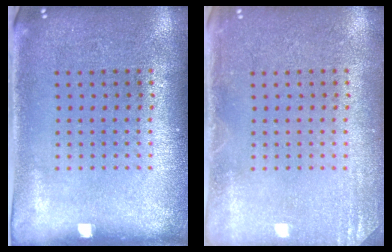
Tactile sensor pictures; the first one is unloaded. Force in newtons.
{"total": 1.6, "press": 1.6, "slide": 0.3}